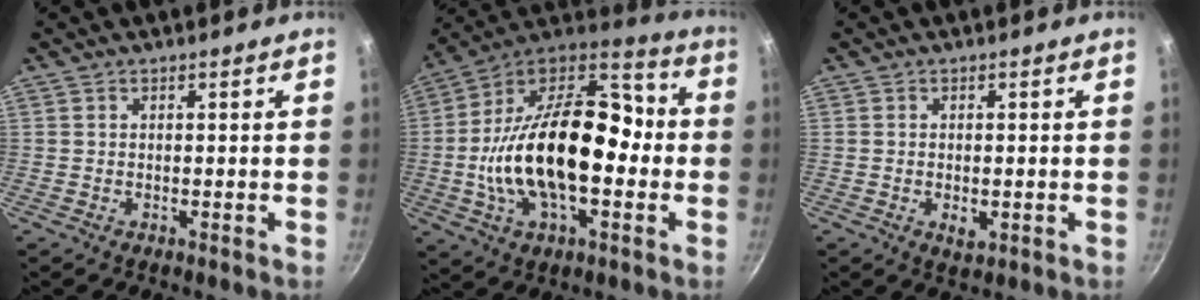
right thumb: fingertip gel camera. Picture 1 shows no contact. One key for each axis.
{"total": 26.9, "fx": -2.7, "fy": 15.1, "fz": 22.1, "tx": -0.376, "ty": 0.052, "tz": -0.062}
{"total": 2.7, "fx": -0.6, "fy": 1.5, "fz": 2.2, "tx": -0.036, "ty": -0.006, "tz": -0.006}